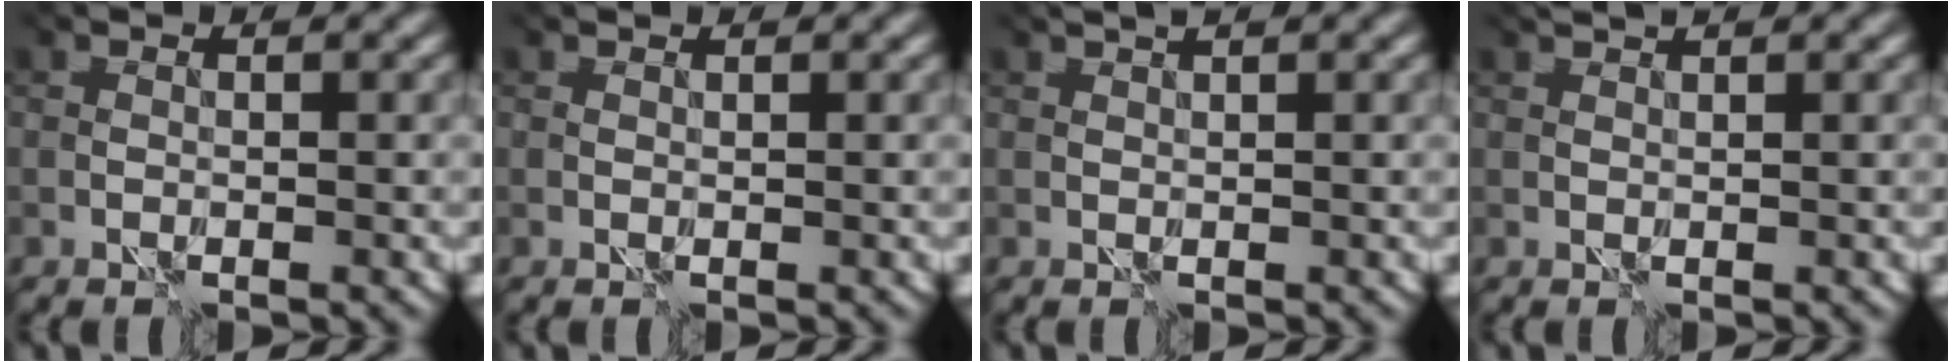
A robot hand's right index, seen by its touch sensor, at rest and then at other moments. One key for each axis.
{"total": 0.8, "fx": 0.8, "fy": 0.2, "fz": 0.1, "tx": -0.005, "ty": 0.000, "tz": 0.015}
{"total": 1.4, "fx": 1.2, "fy": -0.7, "fz": 0.1, "tx": -0.004, "ty": -0.002, "tz": 0.026}
{"total": 2.2, "fx": 2.1, "fy": -0.1, "fz": 0.6, "tx": -0.014, "ty": 0.005, "tz": 0.030}